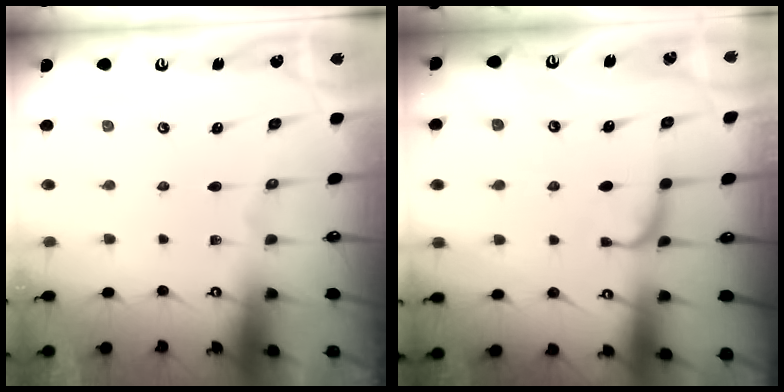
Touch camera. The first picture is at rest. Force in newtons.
{"total": 2.0, "press": 1.9, "slide": 0.4}